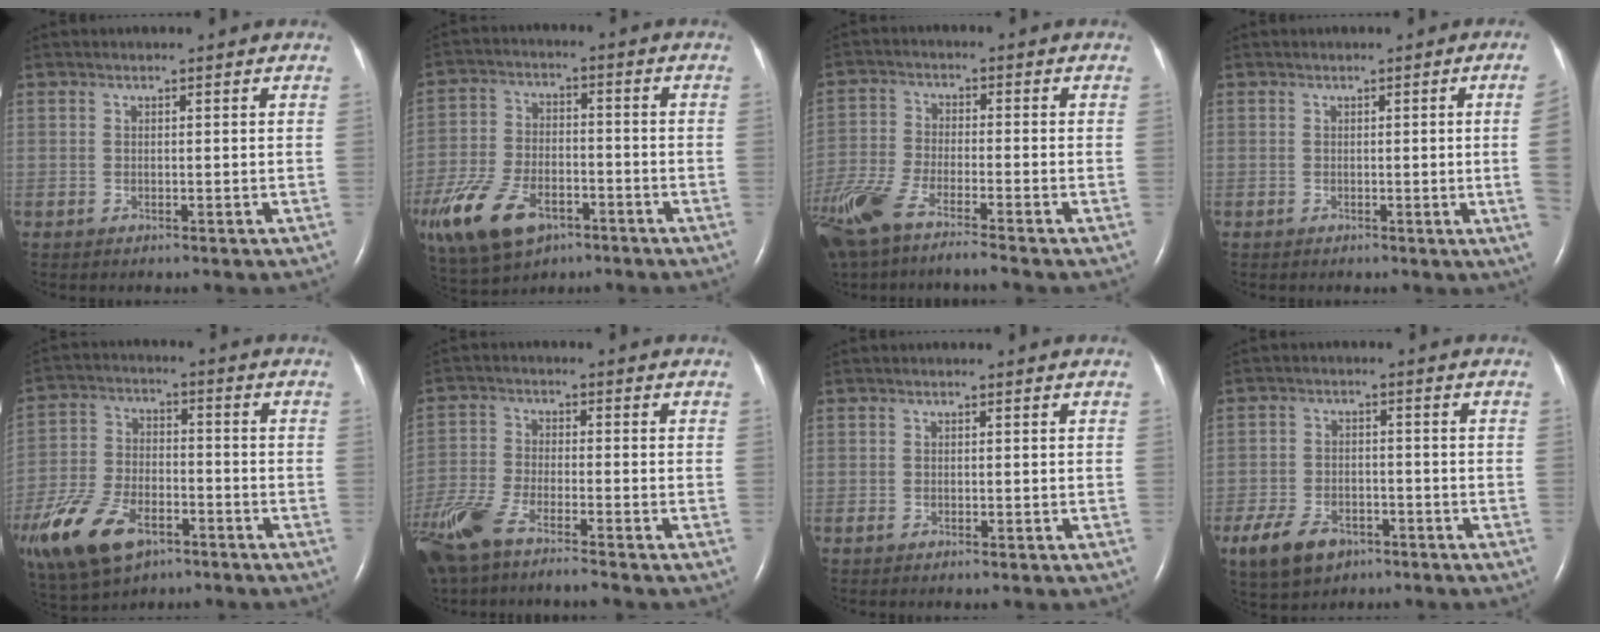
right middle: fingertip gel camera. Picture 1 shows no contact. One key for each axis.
{"total": 17.3, "fx": -9.5, "fy": 9.4, "fz": 11.0, "tx": -0.270, "ty": -0.015, "tz": -0.164}
{"total": 10.8, "fx": -8.1, "fy": 1.7, "fz": 6.9, "tx": -0.153, "ty": -0.024, "tz": -0.159}
{"total": 4.0, "fx": -0.2, "fy": -1.6, "fz": 3.6, "tx": -0.044, "ty": -0.008, "tz": -0.002}
{"total": 17.5, "fx": -10.0, "fy": 8.9, "fz": 11.2, "tx": -0.273, "ty": -0.017, "tz": -0.180}
{"total": 10.6, "fx": -8.2, "fy": 2.2, "fz": 6.4, "tx": -0.142, "ty": -0.022, "tz": -0.160}
{"total": 0.6, "fx": -0.4, "fy": 0.2, "fz": 0.4, "tx": -0.011, "ty": -0.001, "tz": -0.005}
{"total": 8.5, "fx": -5.1, "fy": 5.0, "fz": 4.5, "tx": -0.091, "ty": -0.004, "tz": -0.083}